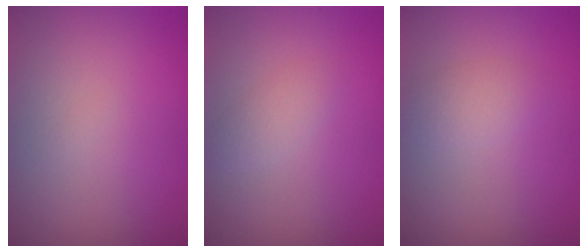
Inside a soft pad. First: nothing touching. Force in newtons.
{"total": 1.3, "press": 1.3, "slide": 0.0}
{"total": 1.8, "press": 1.8, "slide": 0.1}